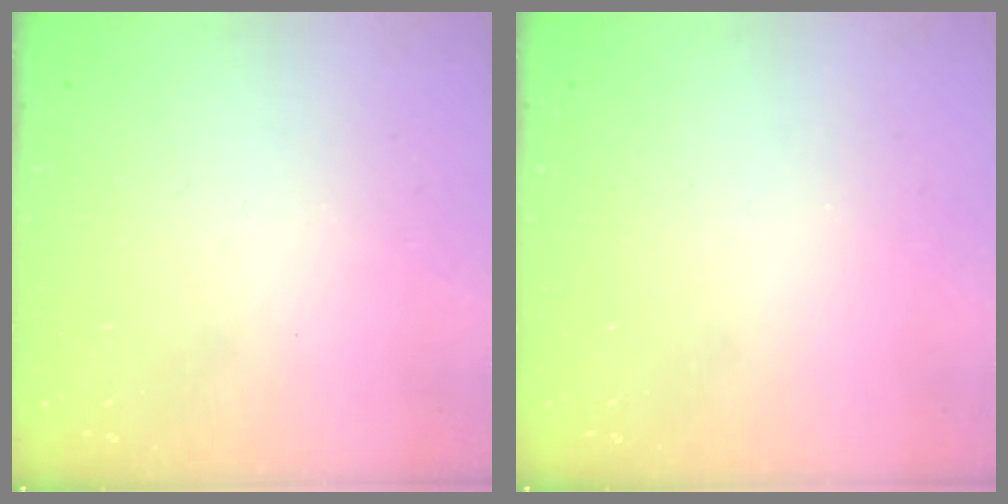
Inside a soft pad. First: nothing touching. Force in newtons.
{"total": 0.0}